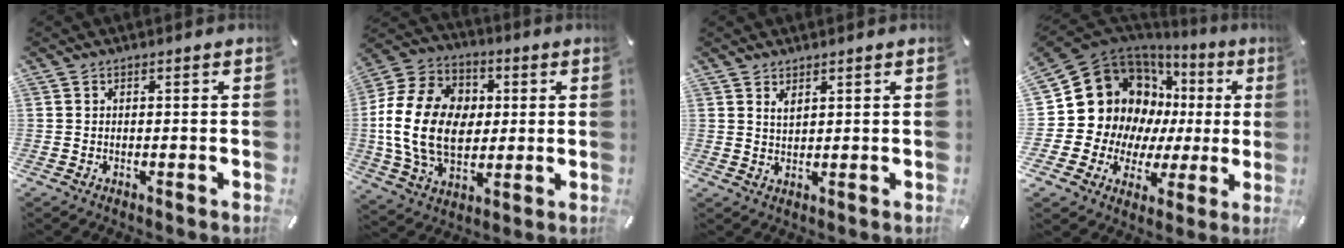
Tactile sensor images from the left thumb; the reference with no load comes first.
{"total": 20.0, "force": [0.2, 15.2, 13.1], "torque": [-0.282, 0.016, 0.002]}
{"total": 2.0, "force": [1.6, 0.6, 1.0], "torque": [-0.021, -0.001, 0.030]}
{"total": 19.1, "force": [6.1, 15.5, 9.3], "torque": [-0.168, -0.052, 0.132]}